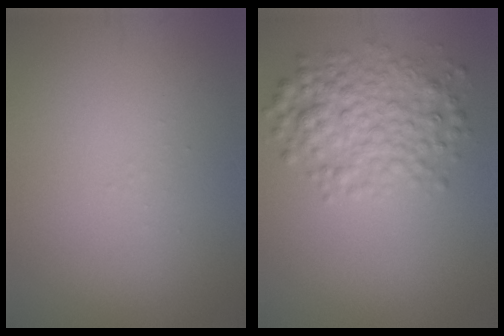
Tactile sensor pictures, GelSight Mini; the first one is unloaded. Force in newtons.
{"total": 4.8, "press": 4.8, "slide": 0.1}